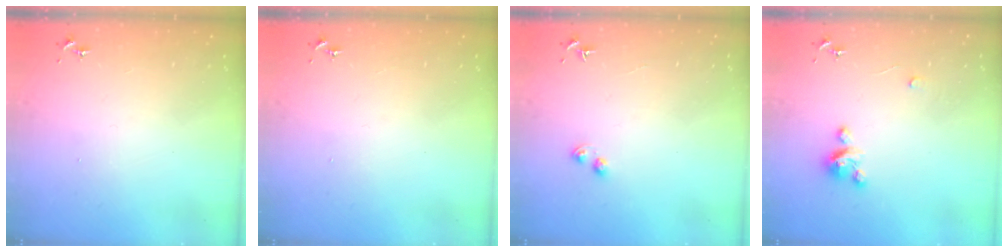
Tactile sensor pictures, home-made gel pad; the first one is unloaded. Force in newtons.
{"total": 0.0}
{"total": 2.8, "press": 2.7, "slide": 0.4}
{"total": 4.2, "press": 4.2, "slide": 0.3}